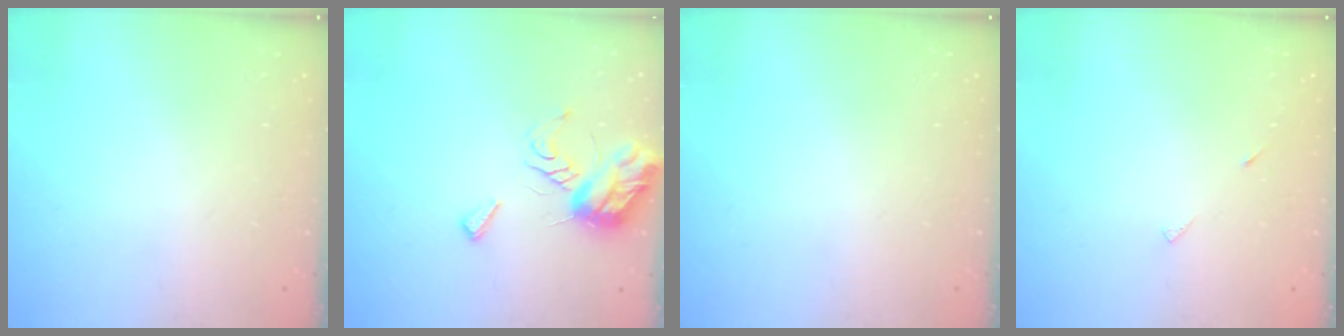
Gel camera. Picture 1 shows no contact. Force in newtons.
{"total": 12.3, "press": 12.3, "slide": 1.0}
{"total": 0.0}
{"total": 4.3, "press": 4.2, "slide": 0.4}